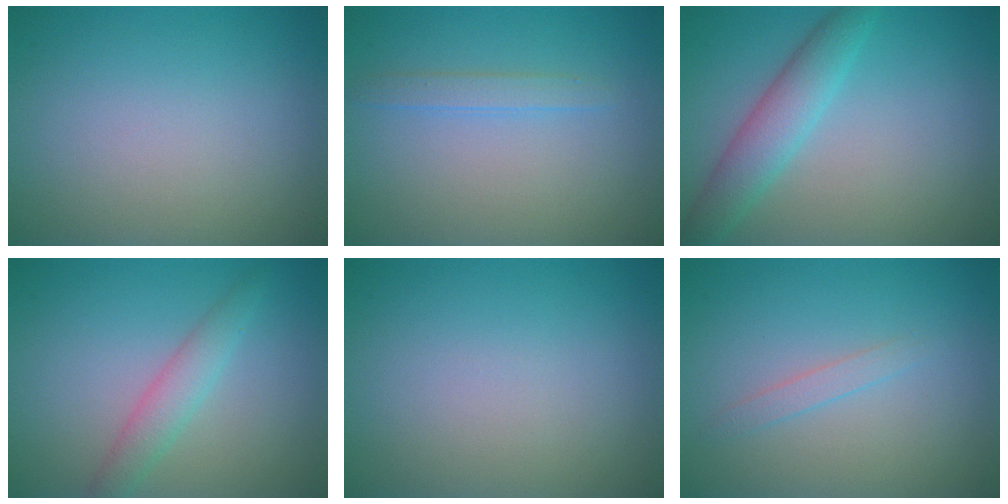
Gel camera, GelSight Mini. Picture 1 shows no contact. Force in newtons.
{"total": 1.4, "press": 1.4, "slide": 0.1}
{"total": 3.8, "press": 3.8, "slide": 0.1}
{"total": 2.9, "press": 2.9, "slide": 0.1}
{"total": 0.0}
{"total": 1.0, "press": 1.0, "slide": 0.0}